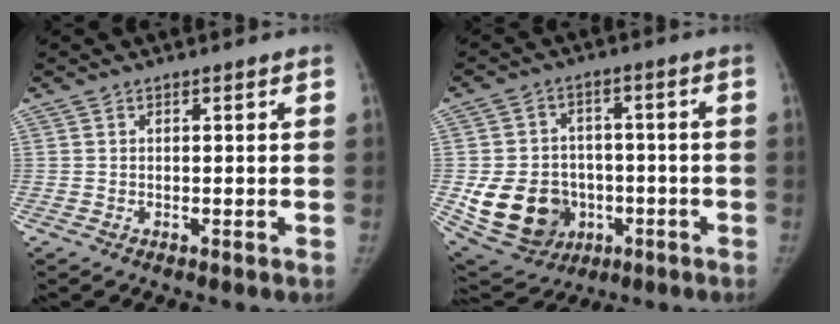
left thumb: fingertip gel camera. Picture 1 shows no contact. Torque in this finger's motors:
{"motor_torque": [1.09, 1.35, 0.49, -0.45, 0.33]}